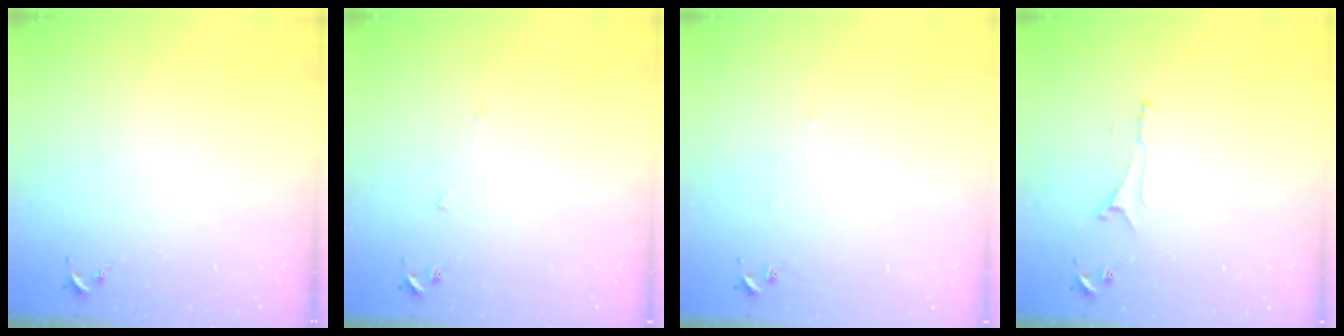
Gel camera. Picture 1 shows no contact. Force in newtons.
{"total": 3.8, "press": 3.8, "slide": 0.5}
{"total": 2.5, "press": 2.5, "slide": 0.4}
{"total": 5.8, "press": 5.8, "slide": 0.7}